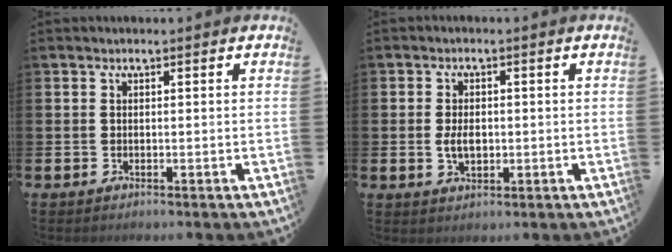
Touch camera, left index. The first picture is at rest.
{"total": 3.2, "force": [-0.1, 2.0, 2.6], "torque": [-0.041, 0.003, -0.005]}